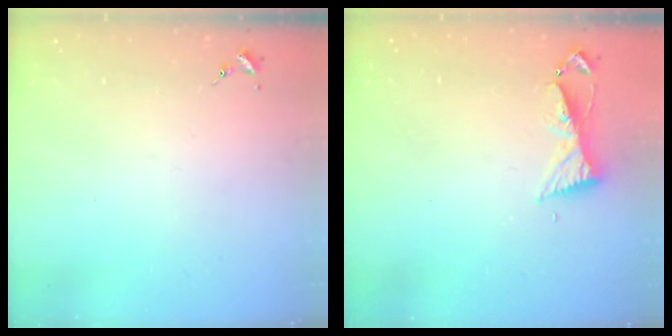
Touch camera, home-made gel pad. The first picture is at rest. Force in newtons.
{"total": 6.0, "press": 5.9, "slide": 0.7}